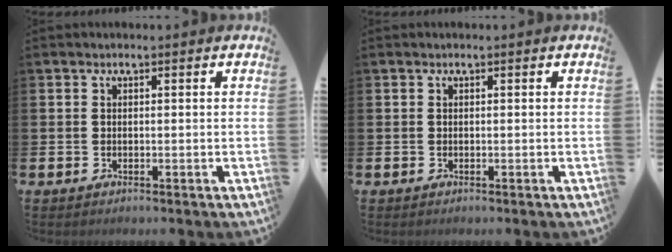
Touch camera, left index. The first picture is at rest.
{"total": 0.0}